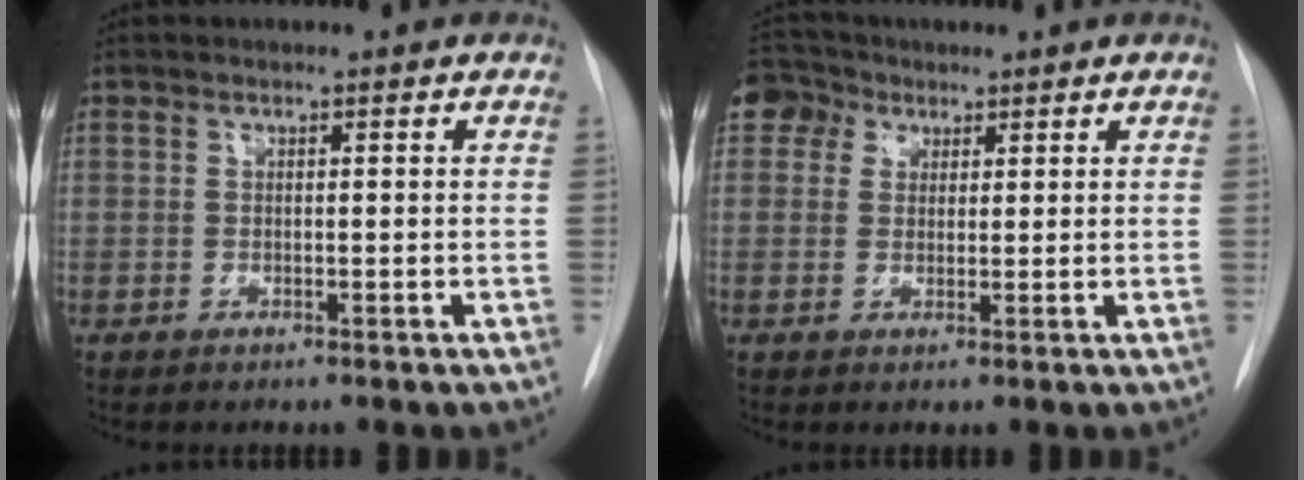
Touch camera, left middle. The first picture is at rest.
{"total": 4.2, "force": [2.2, 3.6, 0.7], "torque": [-0.018, 0.017, 0.042]}